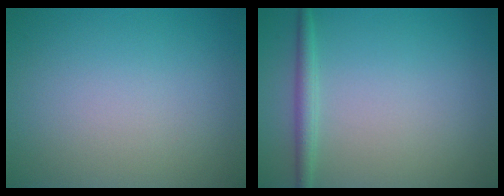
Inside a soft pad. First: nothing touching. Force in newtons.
{"total": 1.7, "press": 1.7, "slide": 0.0}